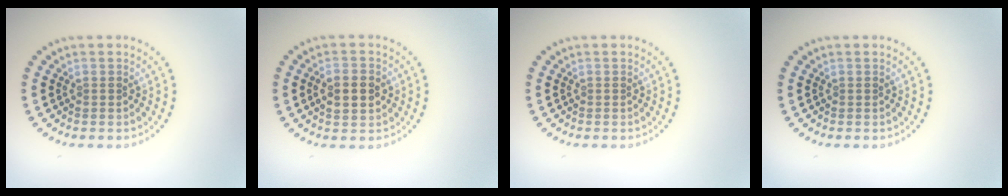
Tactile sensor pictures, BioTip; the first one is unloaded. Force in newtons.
{"total": 3.8, "press": 3.8, "slide": 0.2}
{"total": 0.0}
{"total": 0.0}